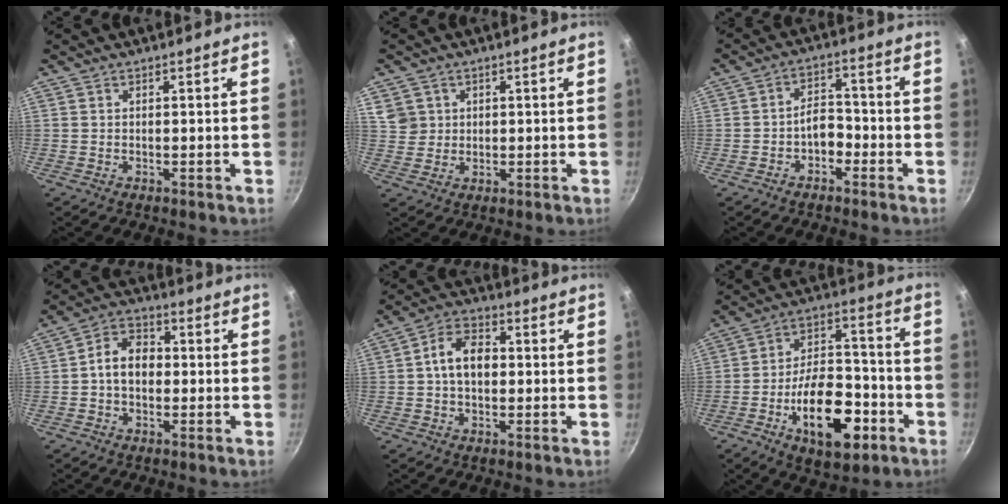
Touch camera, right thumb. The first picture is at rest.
{"total": 4.6, "force": [1.6, 4.2, 1.0], "torque": [0.005, 0.002, 0.032]}
{"total": 5.3, "force": [-2.2, 3.5, 3.2], "torque": [-0.025, 0.032, -0.040]}
{"total": 7.8, "force": [-0.3, 5.7, 5.3], "torque": [-0.060, 0.024, -0.018]}
{"total": 8.5, "force": [0.4, 5.7, 6.3], "torque": [-0.087, 0.023, -0.004]}
{"total": 19.2, "force": [-7.6, 10.1, 14.4], "torque": [-0.191, 0.054, -0.116]}